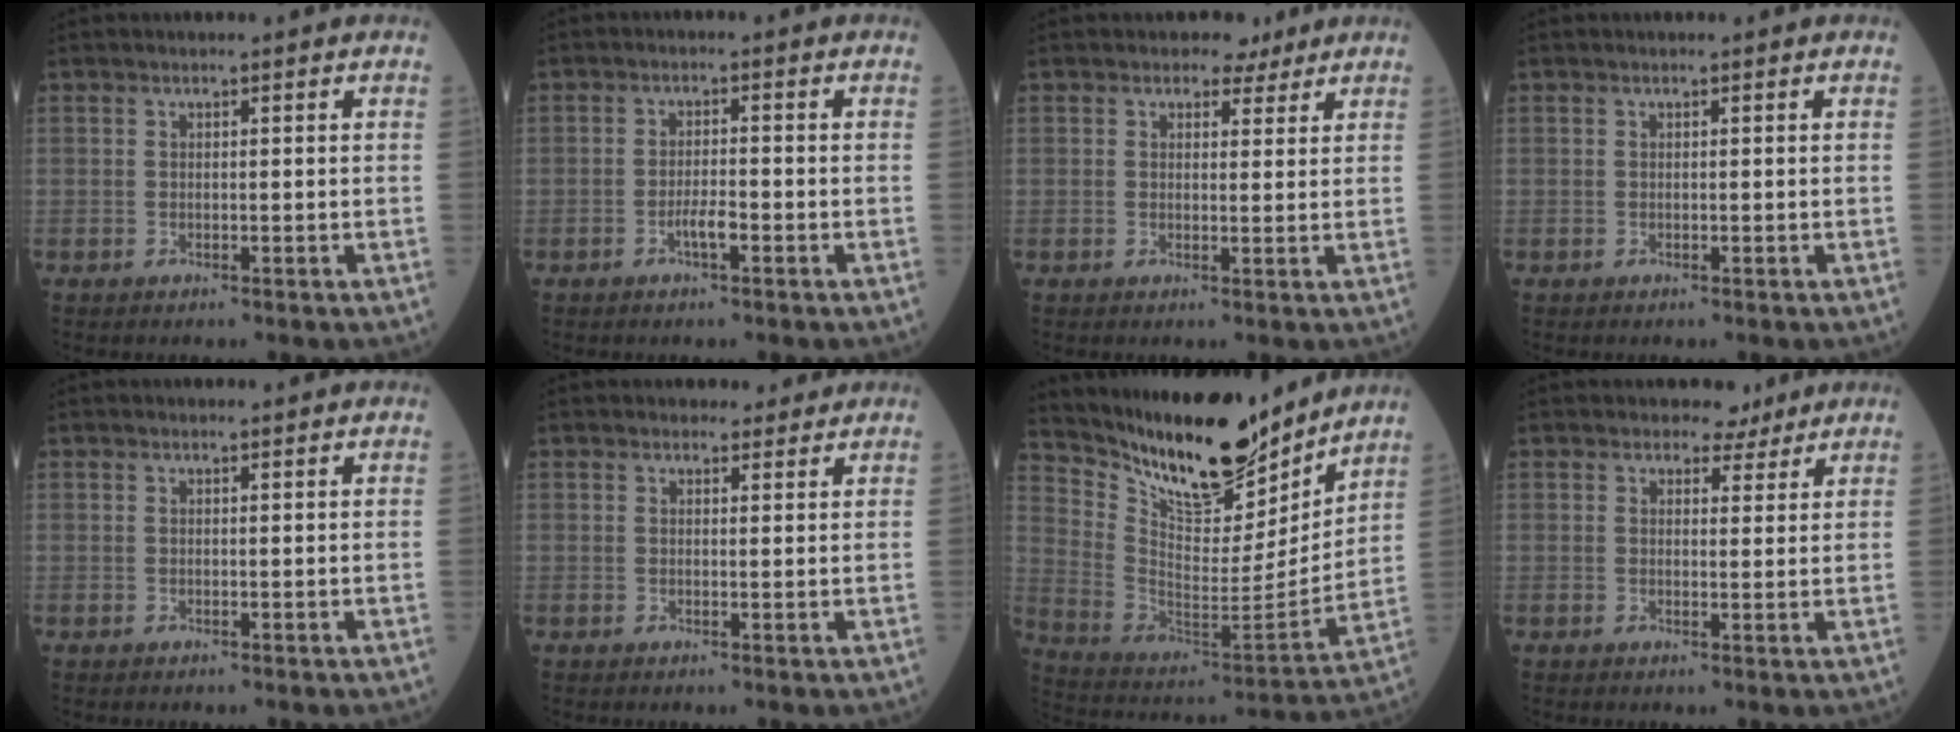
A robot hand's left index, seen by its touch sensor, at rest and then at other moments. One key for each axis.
{"total": 2.5, "fx": -1.3, "fy": 0.4, "fz": 2.1, "tx": -0.038, "ty": 0.001, "tz": -0.025}
{"total": 2.9, "fx": 2.3, "fy": 1.7, "fz": 0.6, "tx": -0.004, "ty": 0.005, "tz": 0.030}
{"total": 0.0}
{"total": 0.0}
{"total": 2.2, "fx": 2.0, "fy": 1.0, "fz": 0.2, "tx": 0.000, "ty": 0.001, "tz": 0.026}
{"total": 19.1, "fx": 16.5, "fy": 4.8, "fz": 8.5, "tx": -0.157, "ty": -0.029, "tz": 0.281}
{"total": 3.1, "fx": 2.7, "fy": 1.6, "fz": 0.4, "tx": -0.003, "ty": 0.001, "tz": 0.034}